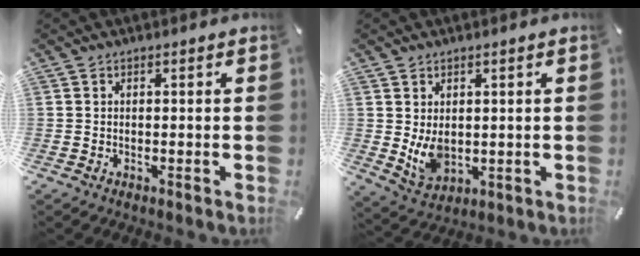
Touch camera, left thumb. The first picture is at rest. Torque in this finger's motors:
{"motor_torque": [1.23, 1.30, 0.83, -0.16, 0.08]}